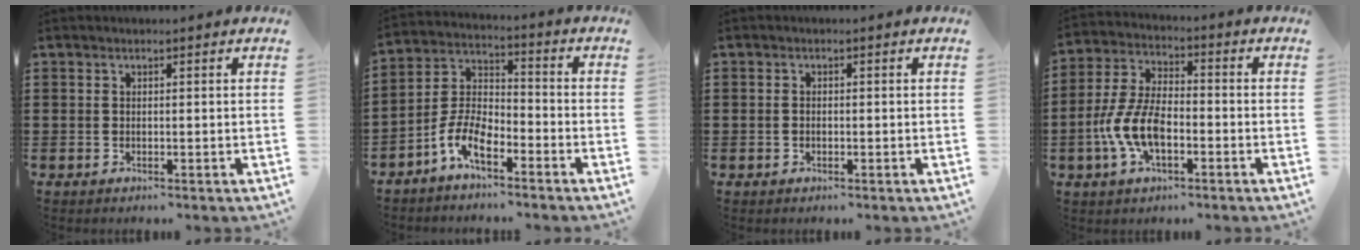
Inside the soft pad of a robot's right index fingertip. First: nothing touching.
{"total": 7.6, "force": [-4.9, 3.1, 4.9], "torque": [-0.126, -0.001, -0.100]}
{"total": 0.6, "force": [-0.2, 0.4, 0.4], "torque": [-0.010, 0.001, -0.004]}
{"total": 8.8, "force": [-3.2, 4.3, 6.9], "torque": [-0.172, -0.003, -0.068]}